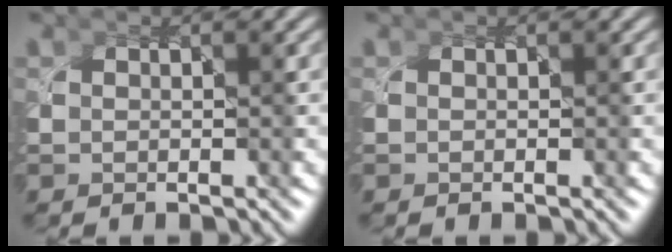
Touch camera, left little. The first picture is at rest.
{"total": 0.0}